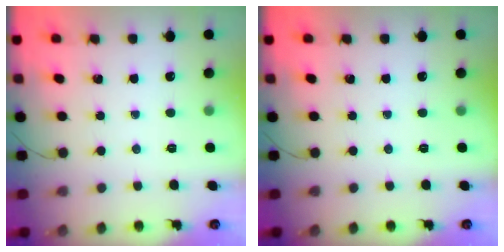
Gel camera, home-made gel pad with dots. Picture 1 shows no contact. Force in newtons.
{"total": 0.0}